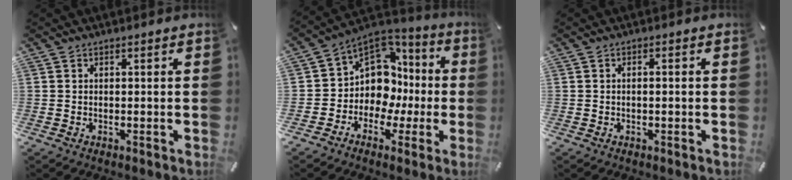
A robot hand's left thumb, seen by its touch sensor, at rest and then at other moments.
{"total": 11.3, "force": [0.4, 10.2, 4.8], "torque": [-0.099, -0.027, 0.013]}
{"total": 1.2, "force": [-0.3, 0.3, 1.1], "torque": [-0.019, 0.000, -0.006]}